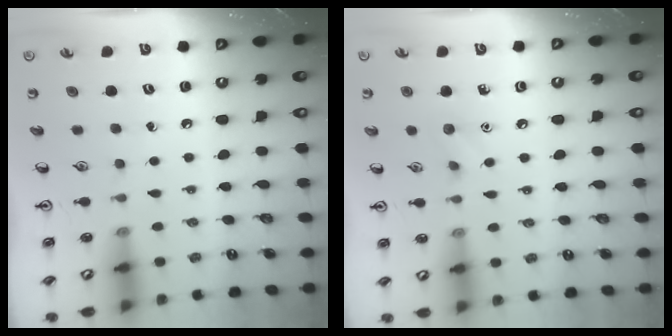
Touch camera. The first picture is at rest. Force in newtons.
{"total": 5.1, "press": 4.8, "slide": 1.7}